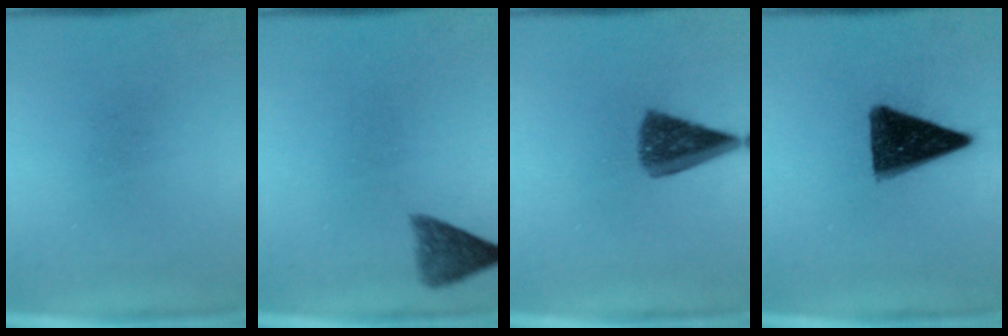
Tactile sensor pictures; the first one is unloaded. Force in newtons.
{"total": 3.6}
{"total": 7.5}
{"total": 13.0}